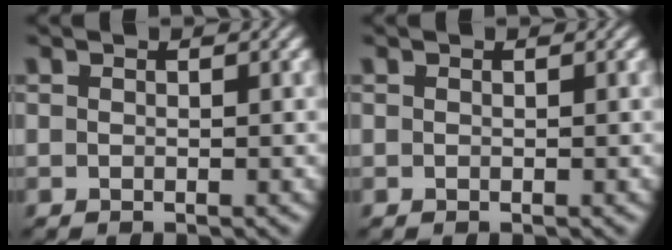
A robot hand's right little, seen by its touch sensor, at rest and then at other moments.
{"total": 0.0}